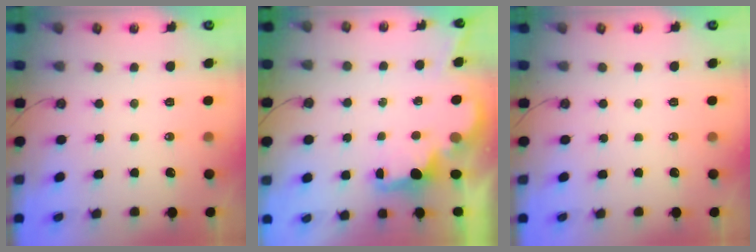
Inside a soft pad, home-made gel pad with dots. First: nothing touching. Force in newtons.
{"total": 2.2, "press": 2.0, "slide": 0.8}
{"total": 0.0}